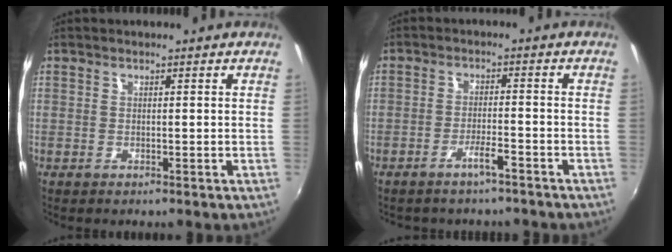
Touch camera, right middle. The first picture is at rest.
{"total": 3.2, "force": [-2.7, 0.4, 1.8], "torque": [-0.047, 0.004, -0.042]}